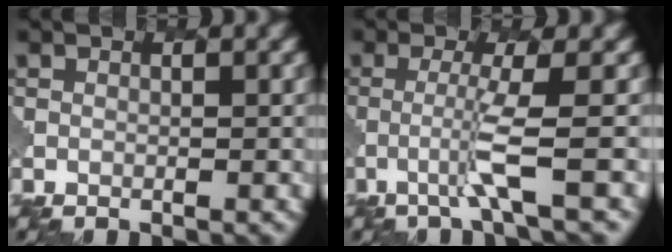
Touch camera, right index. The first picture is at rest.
{"total": 2.8, "force": [-0.9, -0.2, 2.6], "torque": [-0.057, -0.001, -0.027]}